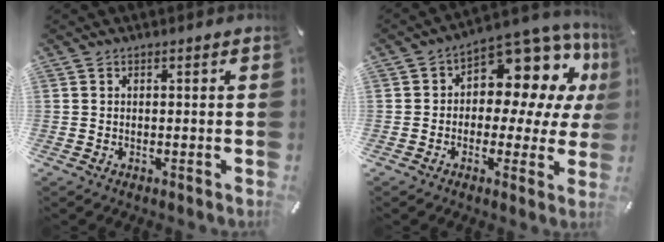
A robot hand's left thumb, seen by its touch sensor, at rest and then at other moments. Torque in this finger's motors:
{"motor_torque": [1.80, 1.77, 1.46, -0.38, 0.09]}